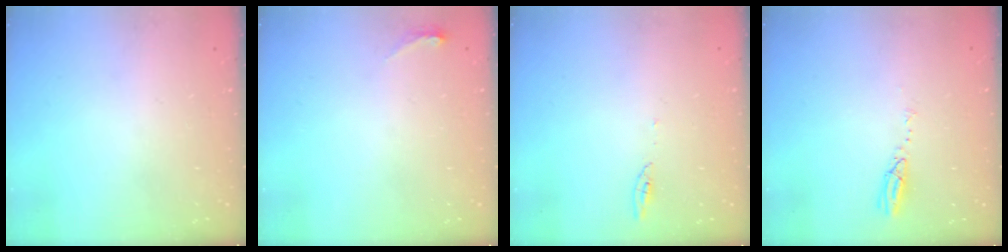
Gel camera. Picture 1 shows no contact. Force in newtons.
{"total": 3.7, "press": 3.4, "slide": 1.5}
{"total": 3.8, "press": 3.7, "slide": 0.4}
{"total": 3.6, "press": 3.6, "slide": 0.2}